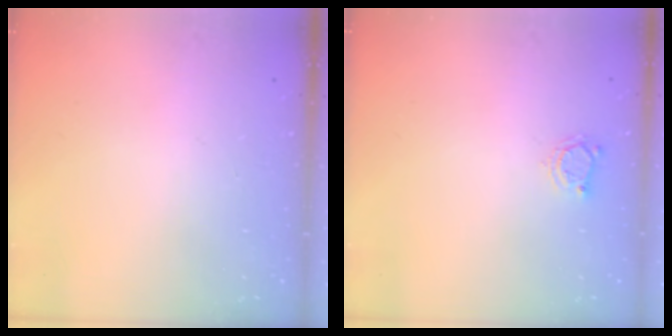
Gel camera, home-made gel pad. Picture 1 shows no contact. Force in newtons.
{"total": 2.9, "press": 2.9, "slide": 0.3}